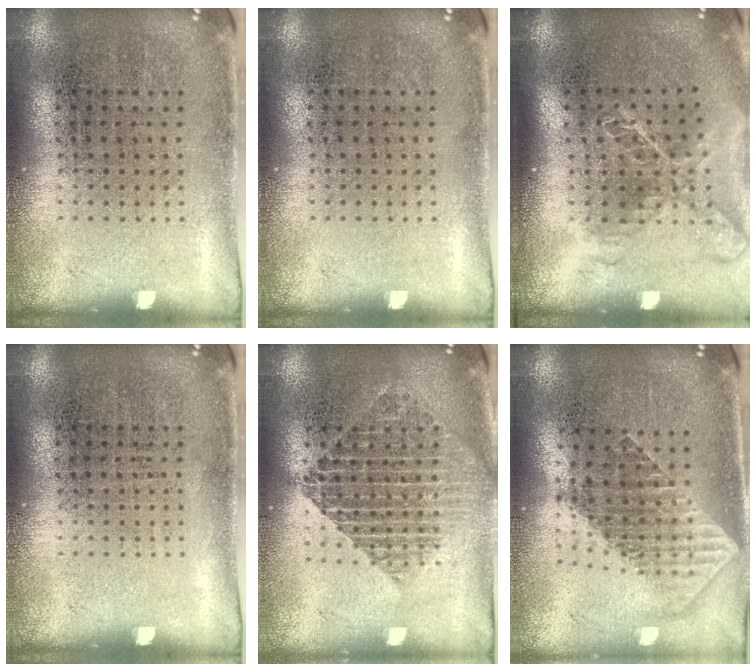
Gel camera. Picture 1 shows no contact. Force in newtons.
{"total": 0.0}
{"total": 2.0, "press": 1.5, "slide": 1.2}
{"total": 0.0}
{"total": 1.8, "press": 1.5, "slide": 0.9}
{"total": 1.9, "press": 1.5, "slide": 1.1}